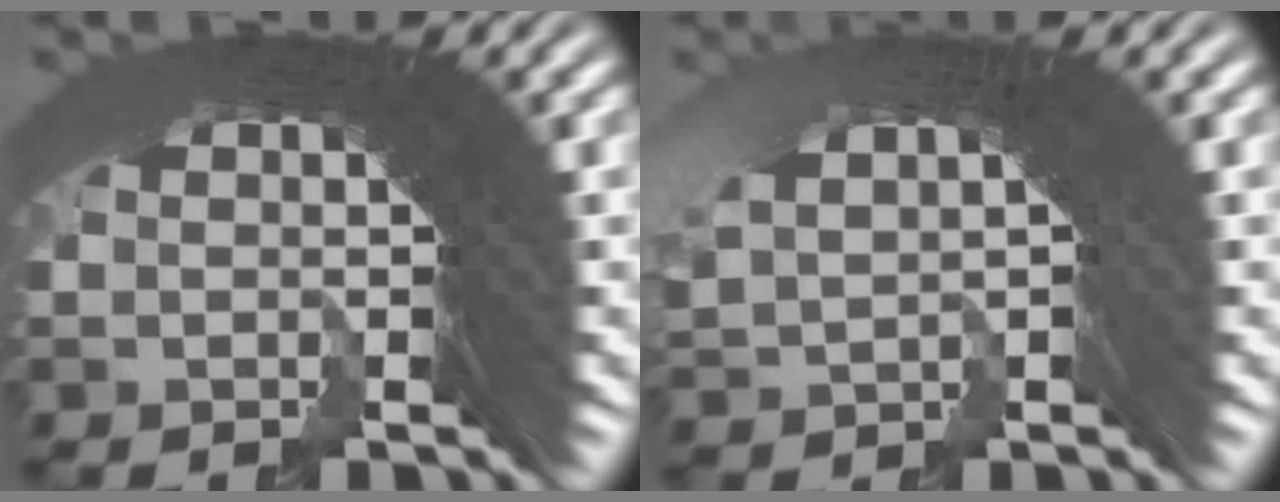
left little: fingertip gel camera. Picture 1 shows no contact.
{"total": 1.9, "force": [1.9, 0.3, -0.4], "torque": [0.017, 0.008, 0.037]}